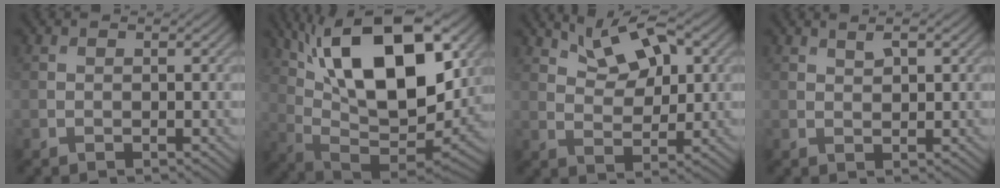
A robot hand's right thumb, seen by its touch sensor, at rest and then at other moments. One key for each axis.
{"total": 19.4, "fx": 8.0, "fy": 8.5, "fz": 15.5, "tx": -0.266, "ty": 0.028, "tz": 0.126}
{"total": 7.1, "fx": 4.0, "fy": 3.3, "fz": 4.8, "tx": -0.081, "ty": 0.001, "tz": 0.073}
{"total": 1.9, "fx": 1.2, "fy": 0.6, "fz": 1.4, "tx": -0.023, "ty": -0.005, "tz": 0.028}